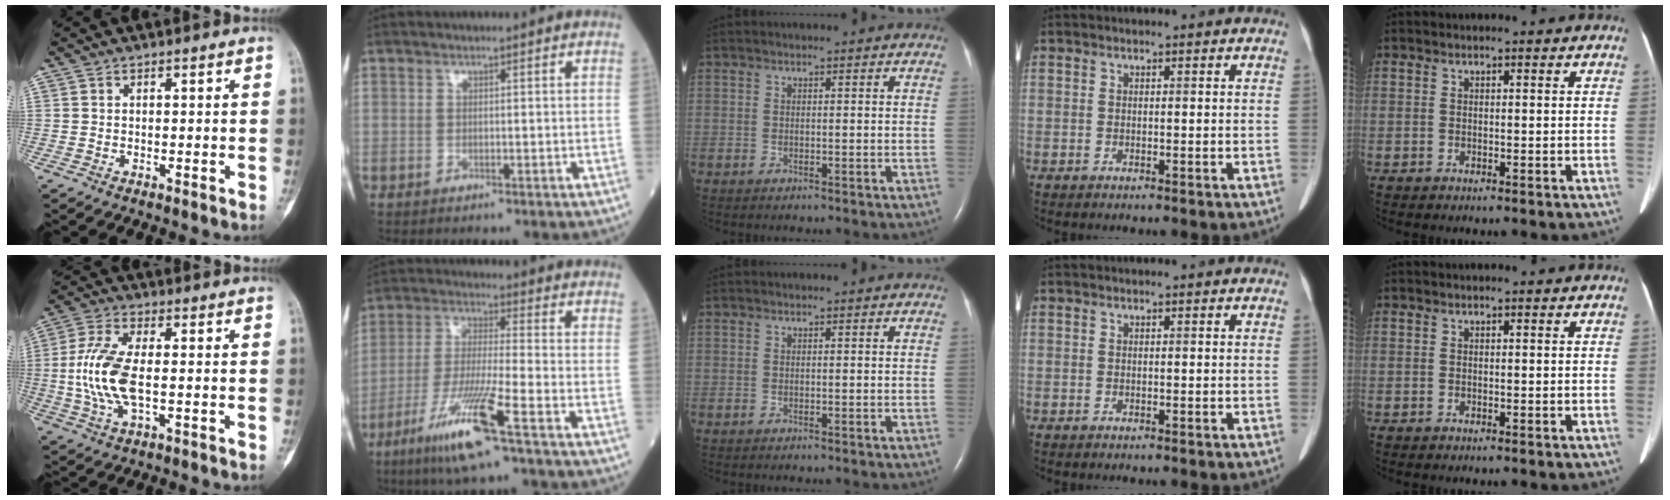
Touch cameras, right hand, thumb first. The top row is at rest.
{"thumb": {"total": 11.4, "force": [-0.8, 5.0, 10.2], "torque": [-0.236, 0.006, -0.016]}, "index": {"total": 12.4, "force": [-6.8, -0.5, 10.3], "torque": [-0.209, -0.033, -0.132]}}